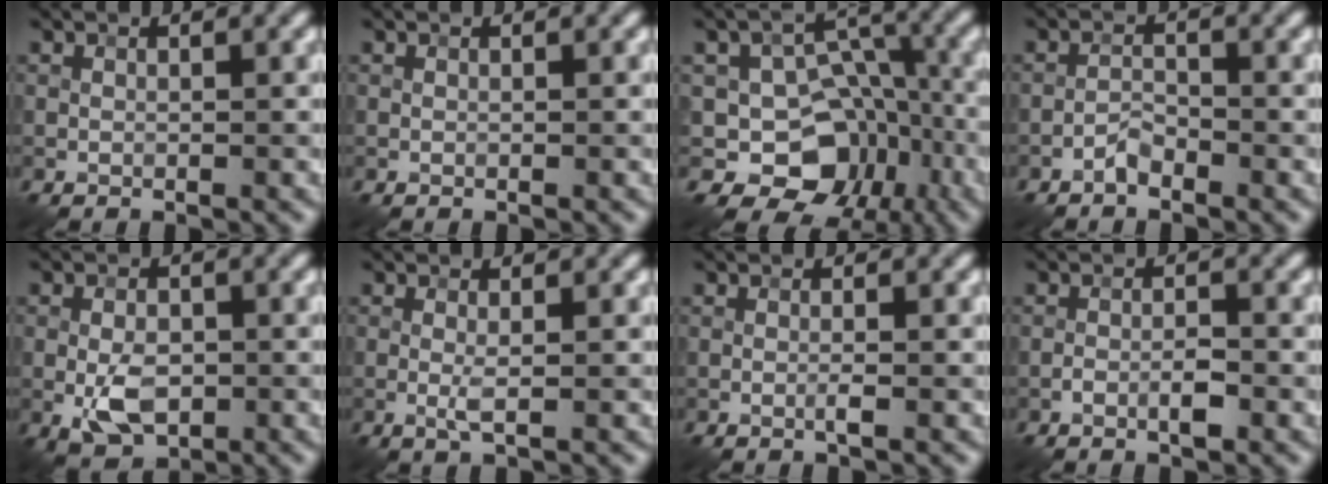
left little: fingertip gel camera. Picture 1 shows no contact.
{"total": 0.0}
{"total": 9.0, "force": [-2.8, 7.1, 4.8], "torque": [-0.051, 0.001, -0.052]}
{"total": 1.4, "force": [-1.1, 0.5, 0.6], "torque": [-0.009, 0.007, -0.025]}
{"total": 4.0, "force": [-1.0, 2.4, 3.1], "torque": [-0.056, -0.001, -0.018]}
{"total": 1.3, "force": [-0.1, 0.1, 1.3], "torque": [-0.029, -0.001, -0.003]}
{"total": 0.8, "force": [-0.3, 0.0, 0.7], "torque": [-0.015, 0.001, -0.008]}
{"total": 1.9, "force": [-1.0, 0.6, 1.6], "torque": [-0.030, 0.003, -0.021]}